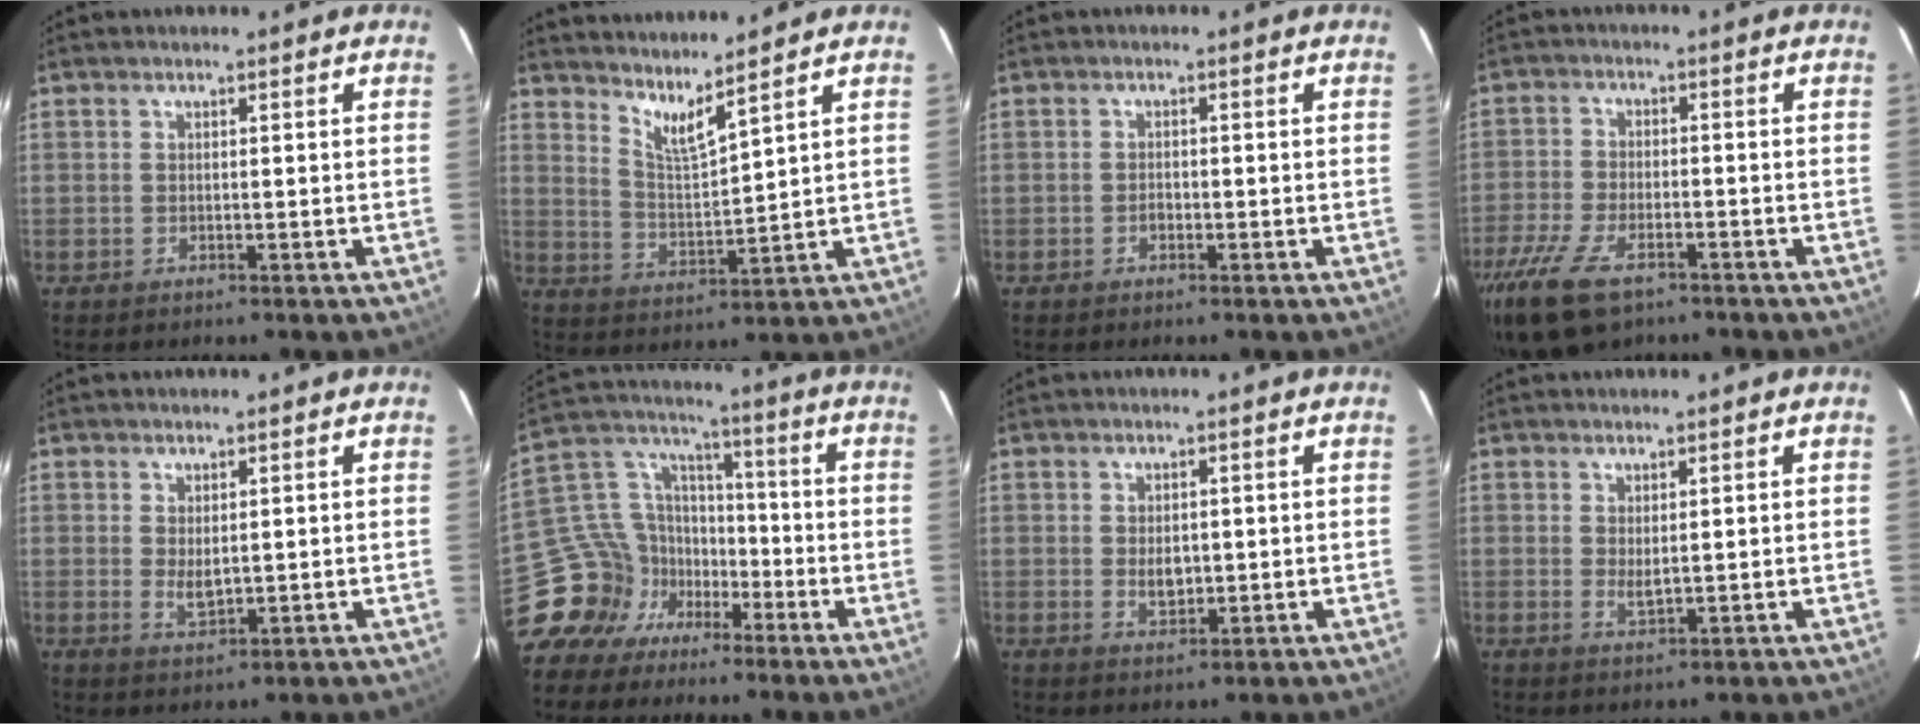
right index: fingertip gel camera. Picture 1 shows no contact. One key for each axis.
{"total": 6.2, "fx": 5.3, "fy": -0.3, "fz": 3.1, "tx": -0.058, "ty": -0.014, "tz": 0.100}
{"total": 1.0, "fx": -0.6, "fy": 0.6, "fz": 0.4, "tx": -0.009, "ty": 0.003, "tz": -0.010}
{"total": 13.1, "fx": -8.5, "fy": 6.1, "fz": 7.9, "tx": -0.194, "ty": -0.031, "tz": -0.160}
{"total": 2.9, "fx": 0.3, "fy": 1.4, "fz": 2.5, "tx": -0.044, "ty": -0.006, "tz": 0.010}
{"total": 12.5, "fx": -8.1, "fy": 9.1, "fz": 3.1, "tx": -0.072, "ty": 0.053, "tz": -0.149}
{"total": 3.0, "fx": 0.0, "fy": 2.0, "fz": 2.2, "tx": -0.037, "ty": -0.002, "tz": 0.002}
{"total": 1.8, "fx": 0.5, "fy": 0.5, "fz": 1.6, "tx": -0.030, "ty": -0.004, "tz": 0.009}